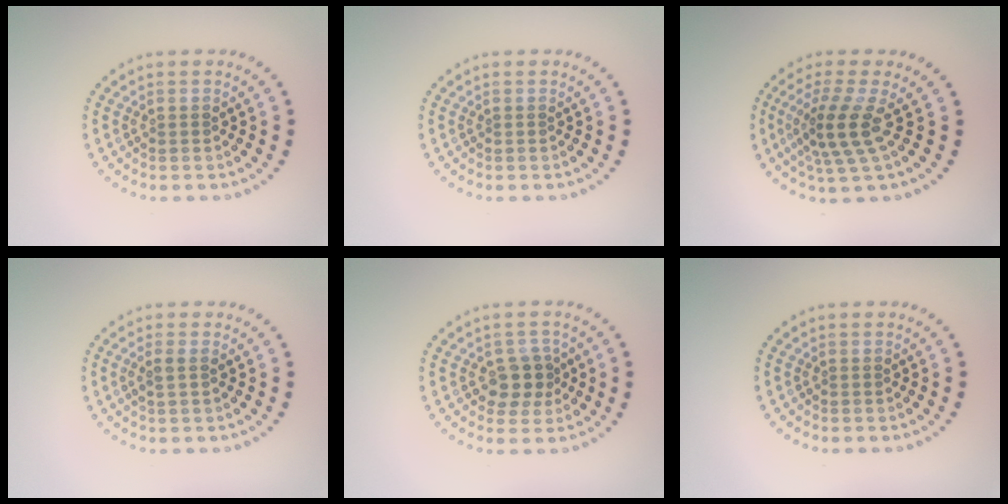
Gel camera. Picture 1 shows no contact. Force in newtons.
{"total": 0.0}
{"total": 3.9, "press": 2.9, "slide": 2.7}
{"total": 1.3, "press": 1.1, "slide": 0.6}
{"total": 3.0, "press": 2.8, "slide": 1.1}
{"total": 0.0}